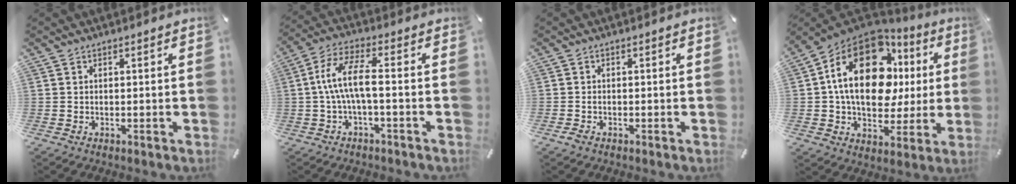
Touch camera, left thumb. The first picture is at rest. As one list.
[{"total": 10.2, "force": [-0.7, 2.9, 9.8], "torque": [-0.197, 0.002, -0.016]}, {"total": 1.0, "force": [-0.6, 0.5, 0.6], "torque": [-0.012, -0.002, -0.012]}, {"total": 22.9, "force": [5.7, 14.8, 16.6], "torque": [-0.292, -0.021, 0.093]}]